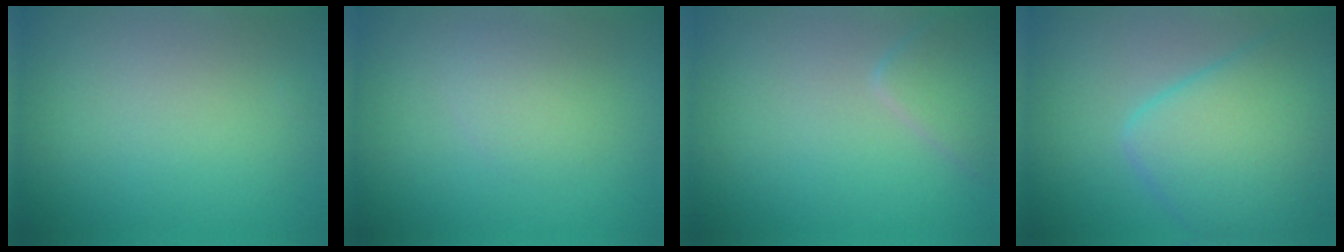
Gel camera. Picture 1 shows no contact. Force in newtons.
{"total": 1.7, "press": 1.7, "slide": 0.0}
{"total": 2.7, "press": 2.7, "slide": 0.1}
{"total": 7.9, "press": 7.9, "slide": 0.2}